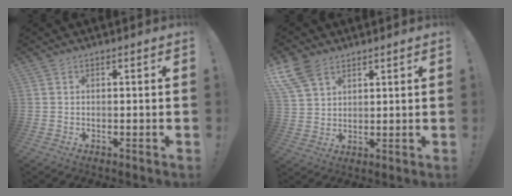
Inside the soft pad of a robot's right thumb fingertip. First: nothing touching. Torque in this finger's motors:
{"motor_torque": [-0.10, 0.18, 0.53, 0.31, 0.02]}